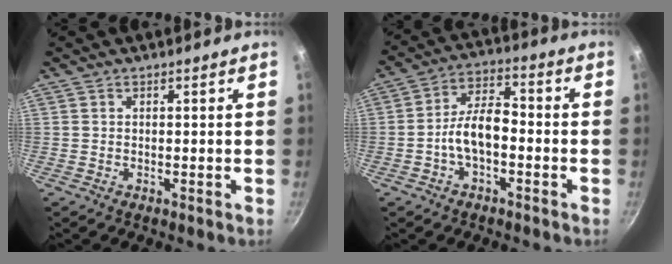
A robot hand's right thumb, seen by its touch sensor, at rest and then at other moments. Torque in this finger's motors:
{"motor_torque": [0.20, 0.83, 0.96, -0.16, 0.17]}